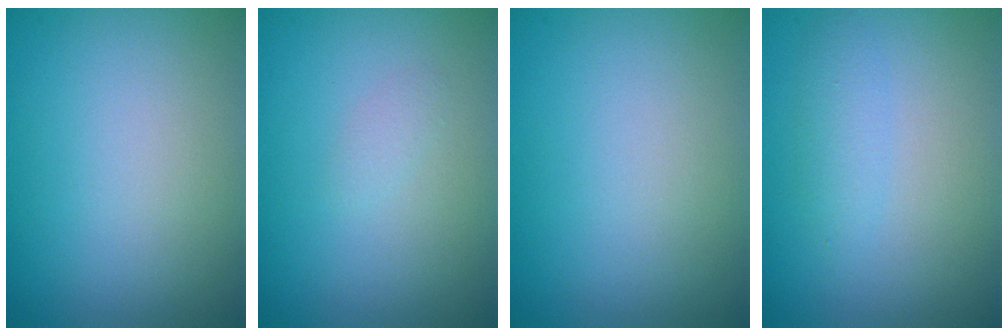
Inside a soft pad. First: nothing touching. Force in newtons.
{"total": 0.6, "press": 0.6, "slide": 0.0}
{"total": 0.0}
{"total": 1.5, "press": 1.5, "slide": 0.1}